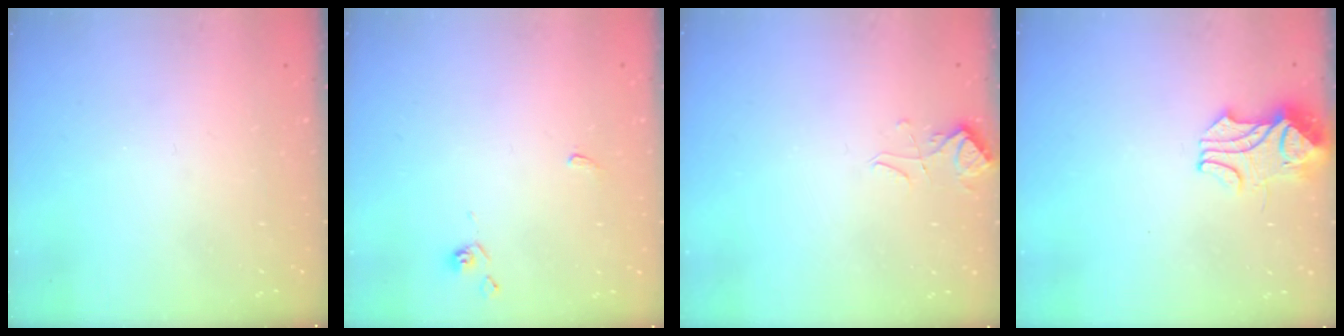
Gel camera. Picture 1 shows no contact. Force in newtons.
{"total": 2.8, "press": 2.8, "slide": 0.6}
{"total": 2.8, "press": 2.8, "slide": 0.5}
{"total": 2.1, "press": 2.0, "slide": 0.9}